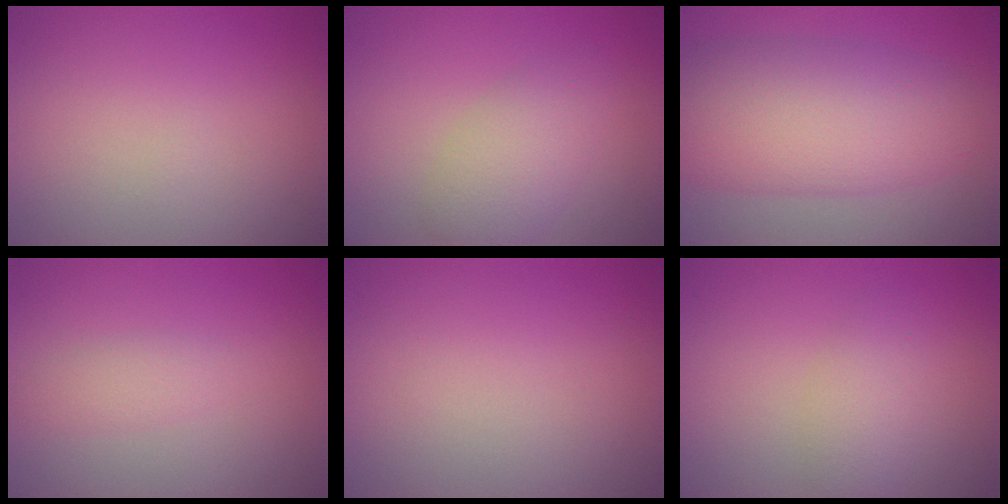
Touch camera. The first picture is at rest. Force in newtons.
{"total": 4.6, "press": 4.6, "slide": 0.1}
{"total": 8.8, "press": 8.8, "slide": 0.2}
{"total": 1.4, "press": 1.4, "slide": 0.0}
{"total": 0.0}
{"total": 2.3, "press": 2.3, "slide": 0.0}